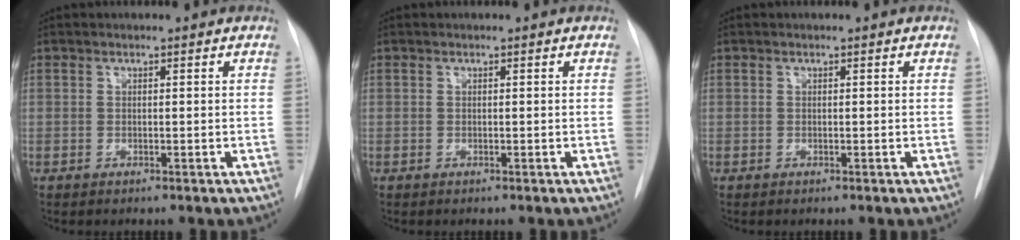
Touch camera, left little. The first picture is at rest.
{"total": 0.0}
{"total": 0.0}